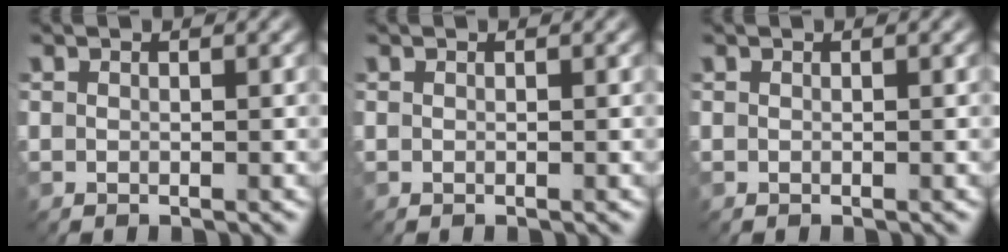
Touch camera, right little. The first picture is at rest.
{"total": 0.0}
{"total": 0.0}